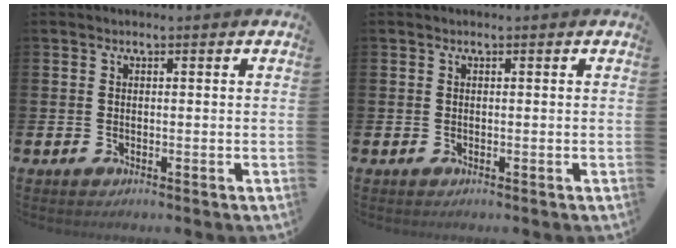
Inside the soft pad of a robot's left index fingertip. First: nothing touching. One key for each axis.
{"total": 0.0}